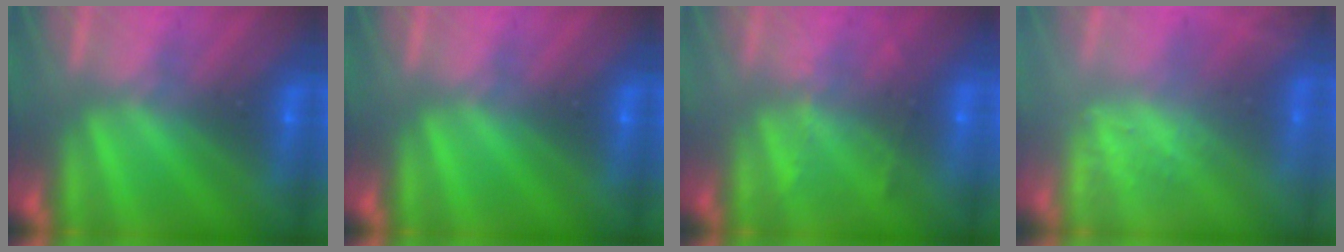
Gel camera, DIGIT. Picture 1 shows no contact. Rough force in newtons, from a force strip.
{"total": 0.0}
{"total": 2.3}
{"total": 2.6}